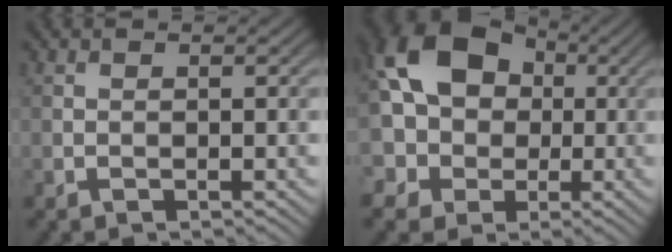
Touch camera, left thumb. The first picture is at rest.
{"total": 13.7, "force": [2.3, 10.9, 7.9], "torque": [-0.170, 0.022, 0.011]}